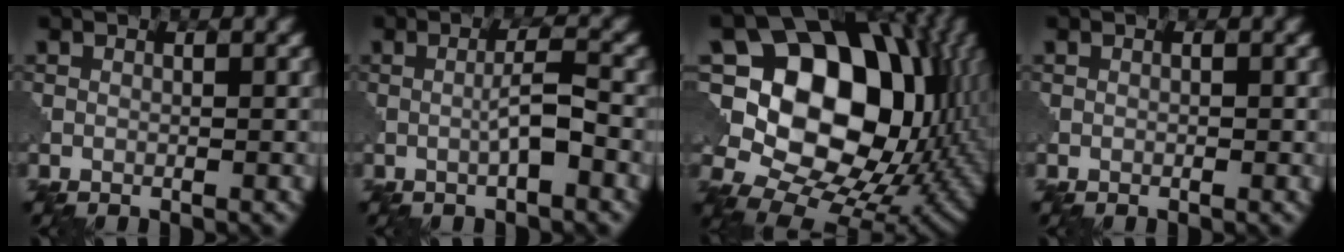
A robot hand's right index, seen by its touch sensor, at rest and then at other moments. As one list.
[{"total": 2.6, "force": [-0.7, 0.2, 2.6], "torque": [-0.045, 0.007, -0.015]}, {"total": 17.0, "force": [2.8, 12.1, 11.6], "torque": [-0.194, 0.018, 0.049]}, {"total": 0.0}]